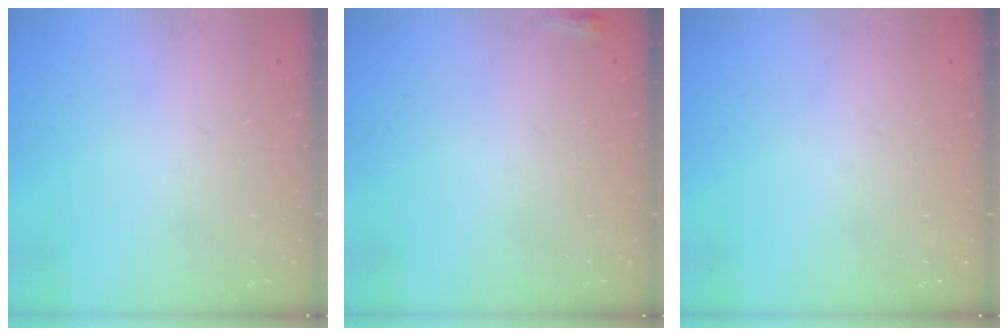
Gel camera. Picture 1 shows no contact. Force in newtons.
{"total": 3.2, "press": 2.9, "slide": 1.3}
{"total": 0.0}